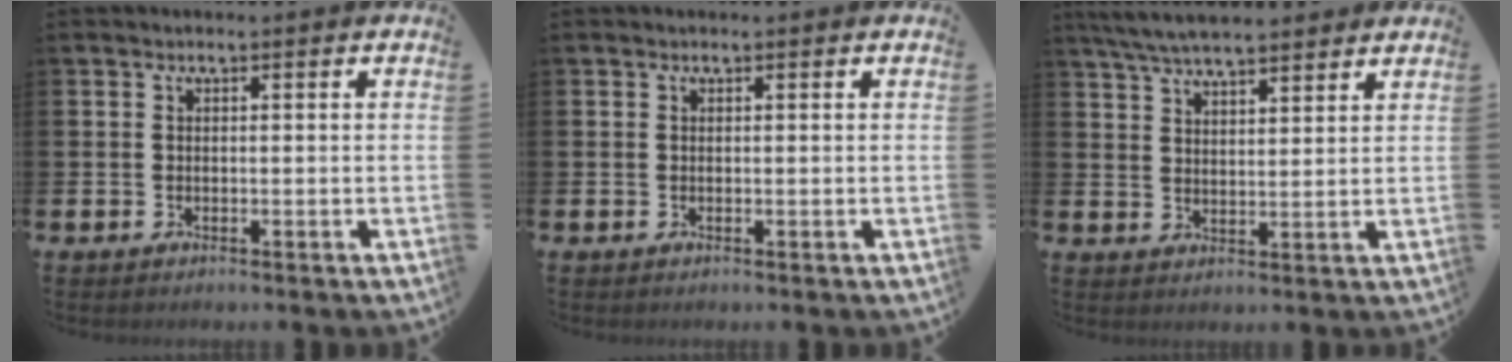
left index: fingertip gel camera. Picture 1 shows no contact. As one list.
[{"total": 0.0}, {"total": 6.2, "force": [5.9, 0.9, 1.7], "torque": [-0.058, -0.016, 0.109]}]